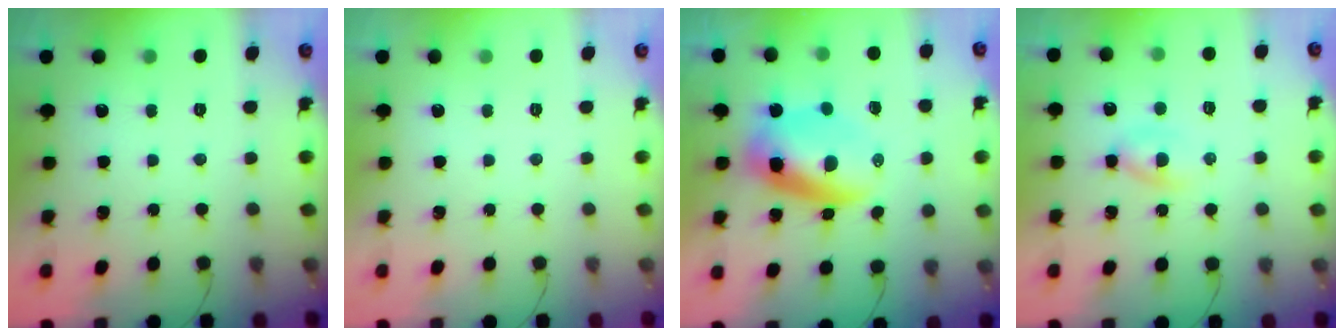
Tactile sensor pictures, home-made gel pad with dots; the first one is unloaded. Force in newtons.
{"total": 0.0}
{"total": 9.4, "press": 9.1, "slide": 2.4}
{"total": 2.6, "press": 2.4, "slide": 1.0}